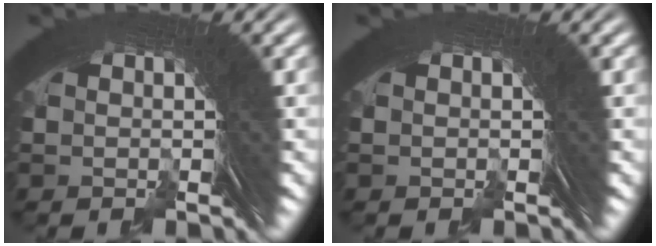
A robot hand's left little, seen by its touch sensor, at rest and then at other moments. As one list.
[{"total": 0.0}]